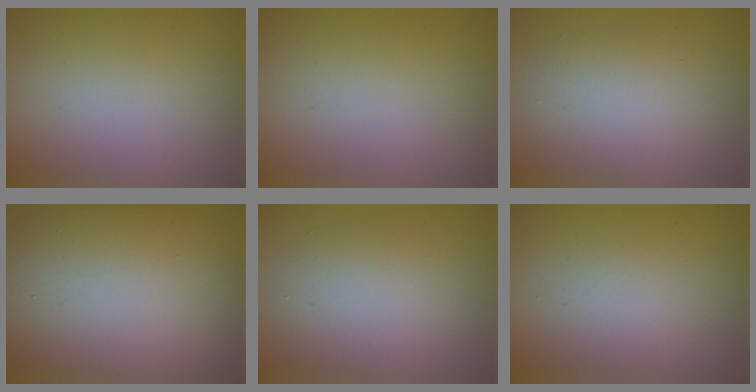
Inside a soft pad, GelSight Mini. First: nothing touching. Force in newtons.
{"total": 0.0}
{"total": 4.6, "press": 4.6, "slide": 0.2}
{"total": 14.3, "press": 14.3, "slide": 0.6}
{"total": 4.6, "press": 4.6, "slide": 0.2}
{"total": 2.2, "press": 2.2, "slide": 0.1}